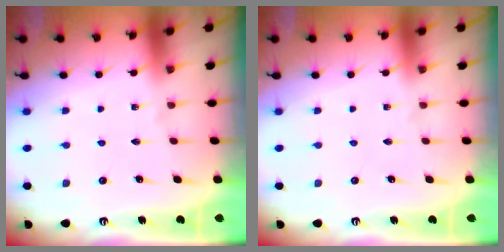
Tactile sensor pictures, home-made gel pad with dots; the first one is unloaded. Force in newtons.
{"total": 0.0}